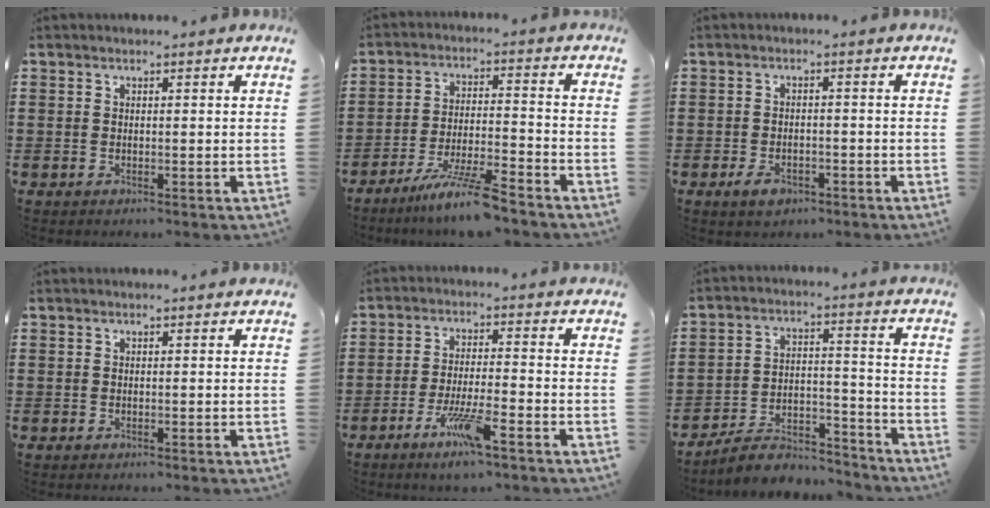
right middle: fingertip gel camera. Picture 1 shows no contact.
{"total": 7.9, "force": [-6.4, 0.2, 4.7], "torque": [-0.092, -0.009, -0.119]}
{"total": 2.6, "force": [-1.6, 1.3, 1.6], "torque": [-0.029, 0.002, -0.032]}
{"total": 0.0}
{"total": 6.5, "force": [-4.0, 0.8, 5.1], "torque": [-0.105, -0.008, -0.073]}
{"total": 7.4, "force": [-6.8, 1.5, 2.2], "torque": [-0.041, 0.015, -0.132]}